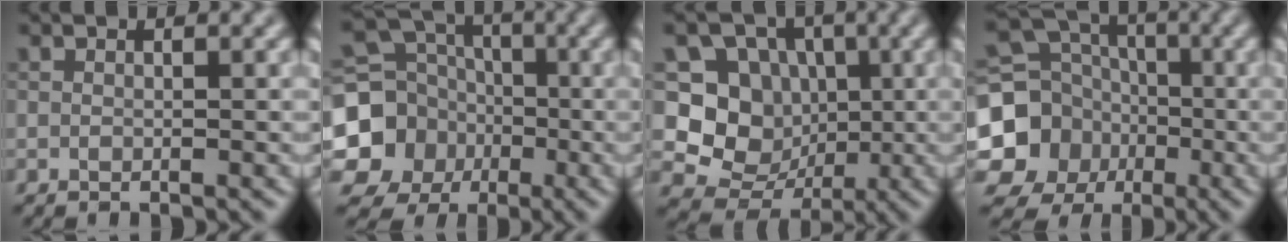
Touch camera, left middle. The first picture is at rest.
{"total": 11.3, "force": [-2.5, 10.4, 3.6], "torque": [-0.100, -0.017, -0.065]}
{"total": 6.7, "force": [0.1, 6.1, 2.7], "torque": [-0.035, -0.013, -0.007]}
{"total": 12.5, "force": [-2.9, 11.5, 4.0], "torque": [-0.109, -0.014, -0.069]}